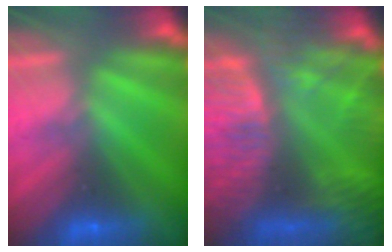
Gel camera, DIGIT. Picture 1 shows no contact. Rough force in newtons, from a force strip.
{"total": 8.9}